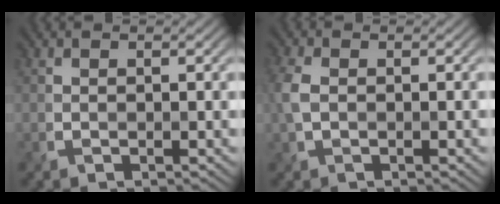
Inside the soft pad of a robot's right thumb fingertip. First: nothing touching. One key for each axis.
{"total": 2.7, "fx": -0.2, "fy": 1.7, "fz": 2.1, "tx": -0.054, "ty": 0.003, "tz": -0.008}